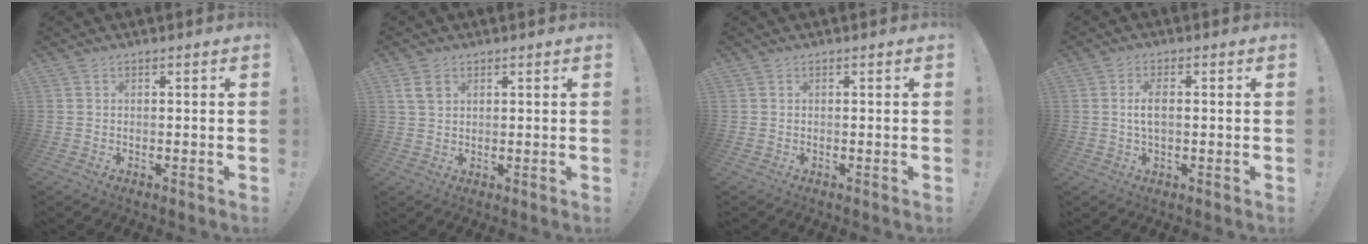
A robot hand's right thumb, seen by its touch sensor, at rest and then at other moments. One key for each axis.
{"total": 4.1, "fx": 2.0, "fy": 2.5, "fz": 2.5, "tx": -0.036, "ty": -0.004, "tz": 0.038}
{"total": 0.0}
{"total": 4.3, "fx": 0.1, "fy": 1.9, "fz": 3.9, "tx": -0.075, "ty": 0.003, "tz": -0.002}